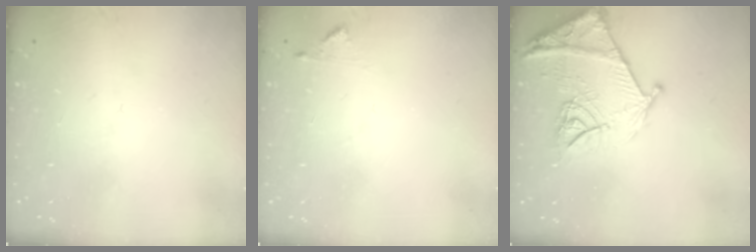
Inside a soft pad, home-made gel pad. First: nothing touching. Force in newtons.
{"total": 4.4, "press": 4.3, "slide": 0.4}
{"total": 15.9, "press": 15.8, "slide": 1.6}